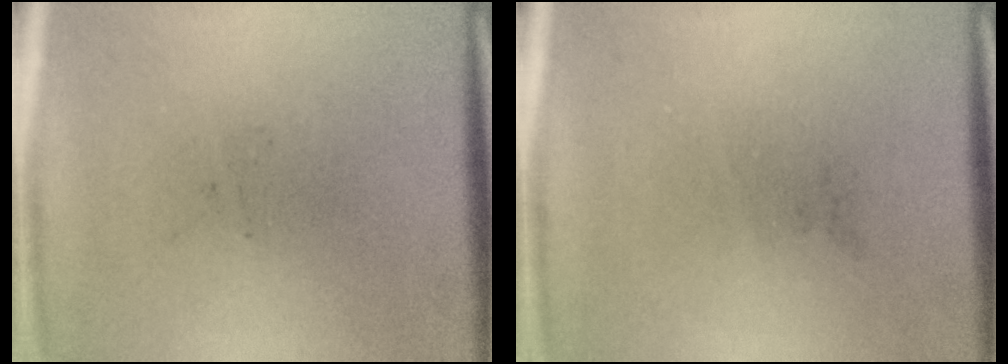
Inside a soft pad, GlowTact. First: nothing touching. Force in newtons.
{"total": 0.0}